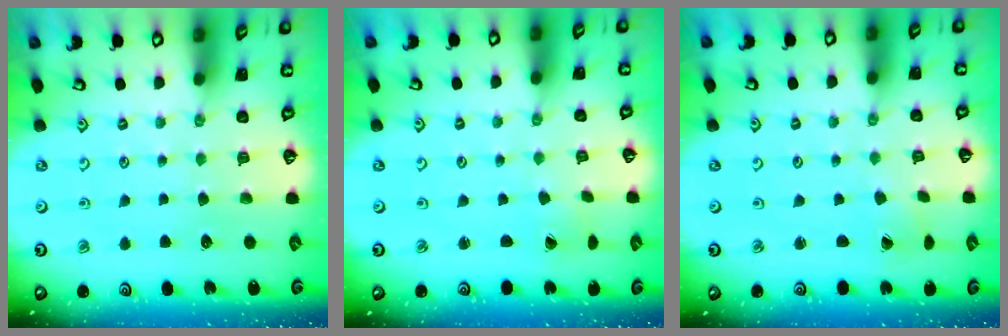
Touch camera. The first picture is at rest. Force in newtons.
{"total": 0.8, "press": 0.8, "slide": 0.0}
{"total": 1.0, "press": 1.0, "slide": 0.1}